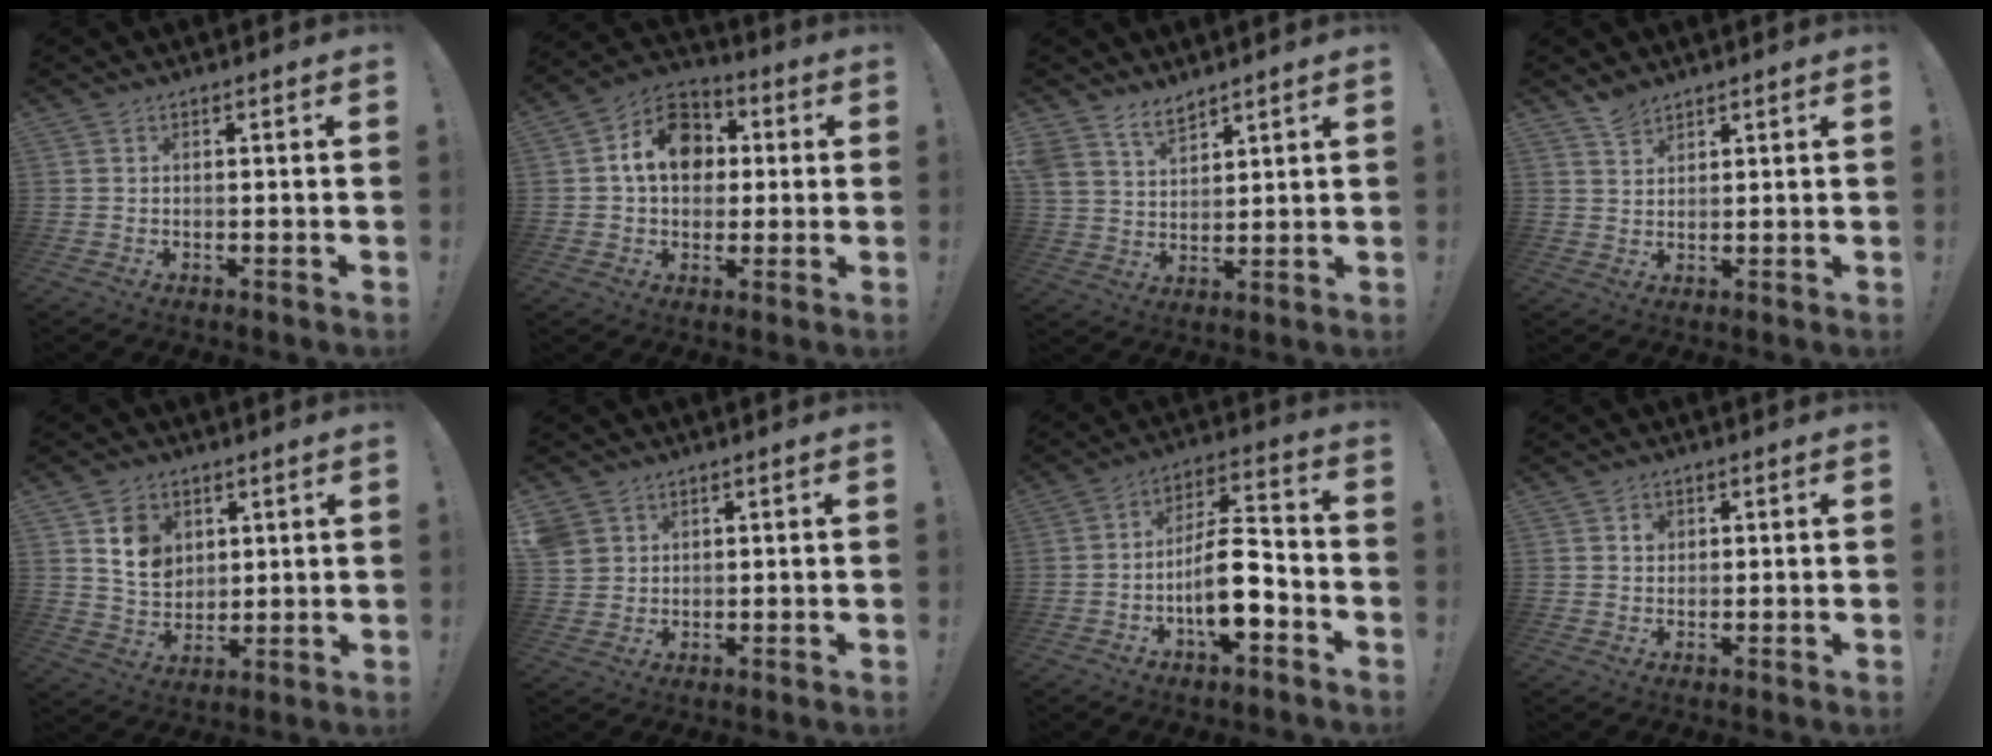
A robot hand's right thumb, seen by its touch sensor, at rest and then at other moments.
{"total": 13.7, "force": [2.4, 10.7, 8.1], "torque": [-0.115, 0.012, 0.051]}
{"total": 7.4, "force": [6.2, 3.6, 1.8], "torque": [-0.049, -0.035, 0.122]}
{"total": 3.5, "force": [3.1, 1.4, 0.9], "torque": [-0.012, -0.018, 0.060]}
{"total": 10.1, "force": [4.6, 7.9, 4.2], "torque": [-0.060, -0.017, 0.092]}
{"total": 4.2, "force": [2.5, 3.3, 0.8], "torque": [-0.013, -0.009, 0.049]}
{"total": 13.9, "force": [-4.7, 5.4, 12.0], "torque": [-0.204, 0.022, -0.080]}
{"total": 1.7, "force": [0.6, 1.5, 0.6], "torque": [0.009, -0.005, 0.005]}